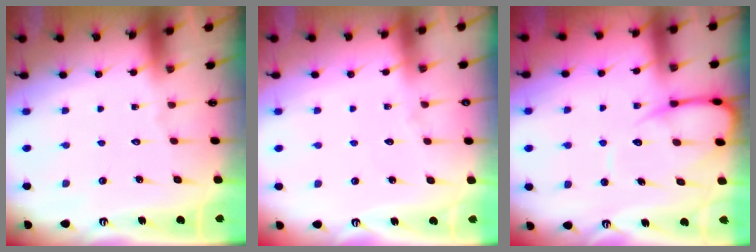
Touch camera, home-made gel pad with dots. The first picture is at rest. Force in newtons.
{"total": 2.8, "press": 2.8, "slide": 0.4}
{"total": 7.9, "press": 7.9, "slide": 0.9}